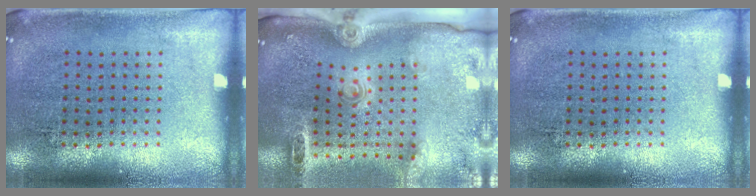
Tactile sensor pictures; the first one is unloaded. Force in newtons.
{"total": 2.9, "press": 2.1, "slide": 2.1}
{"total": 0.0}